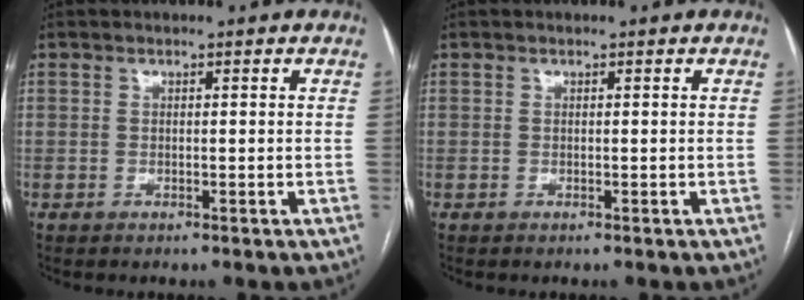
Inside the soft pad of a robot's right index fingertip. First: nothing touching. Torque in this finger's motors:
{"motor_torque": [0.00, 0.00, 0.00, 0.00]}